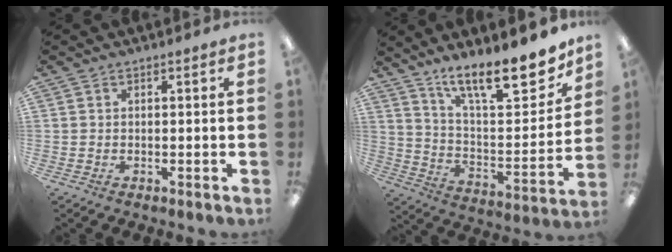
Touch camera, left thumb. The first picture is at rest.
{"total": 18.3, "force": [13.8, 5.3, 10.9], "torque": [-0.154, -0.108, 0.228]}